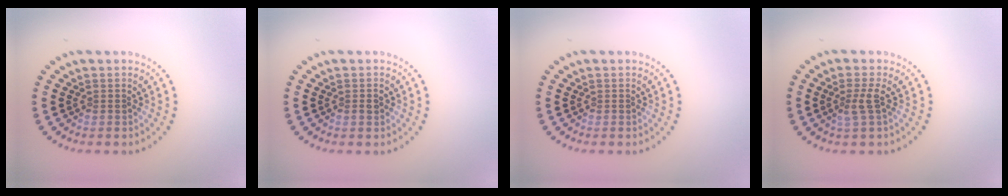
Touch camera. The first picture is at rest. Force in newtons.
{"total": 0.7, "press": 0.7, "slide": 0.2}
{"total": 0.0}
{"total": 1.8, "press": 1.3, "slide": 1.2}